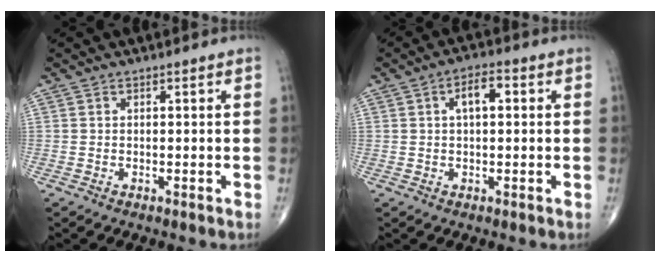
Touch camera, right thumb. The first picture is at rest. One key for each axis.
{"total": 4.8, "fx": 1.1, "fy": 2.2, "fz": 4.1, "tx": -0.063, "ty": 0.009, "tz": 0.014}